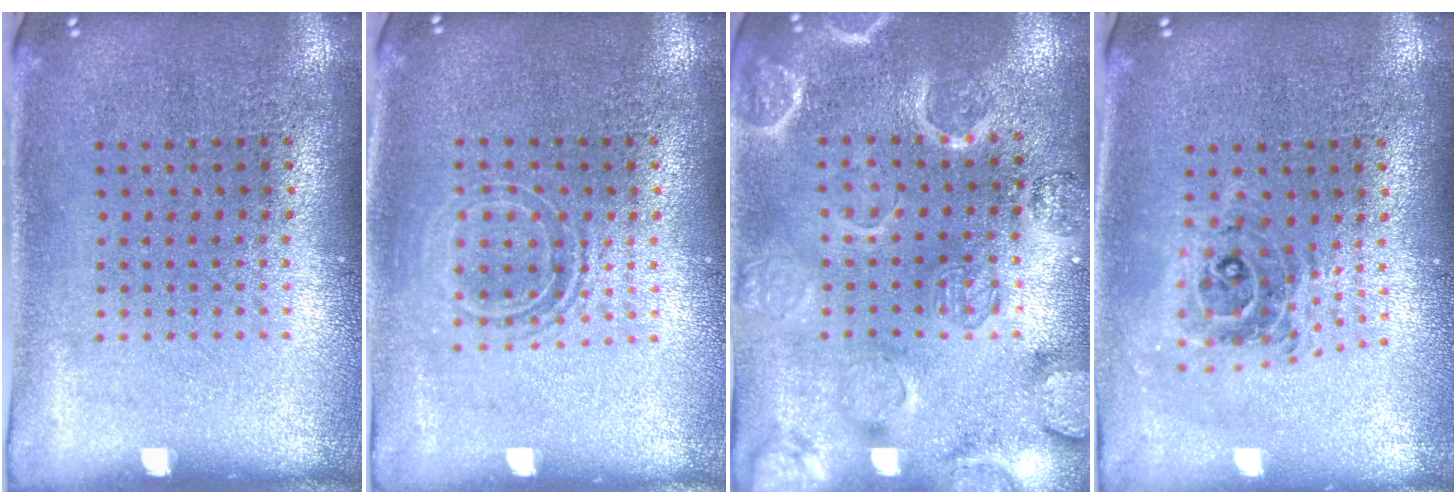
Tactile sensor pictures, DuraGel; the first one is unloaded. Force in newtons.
{"total": 1.5, "press": 1.2, "slide": 0.9}
{"total": 2.9, "press": 2.8, "slide": 0.3}
{"total": 0.8, "press": 0.8, "slide": 0.1}